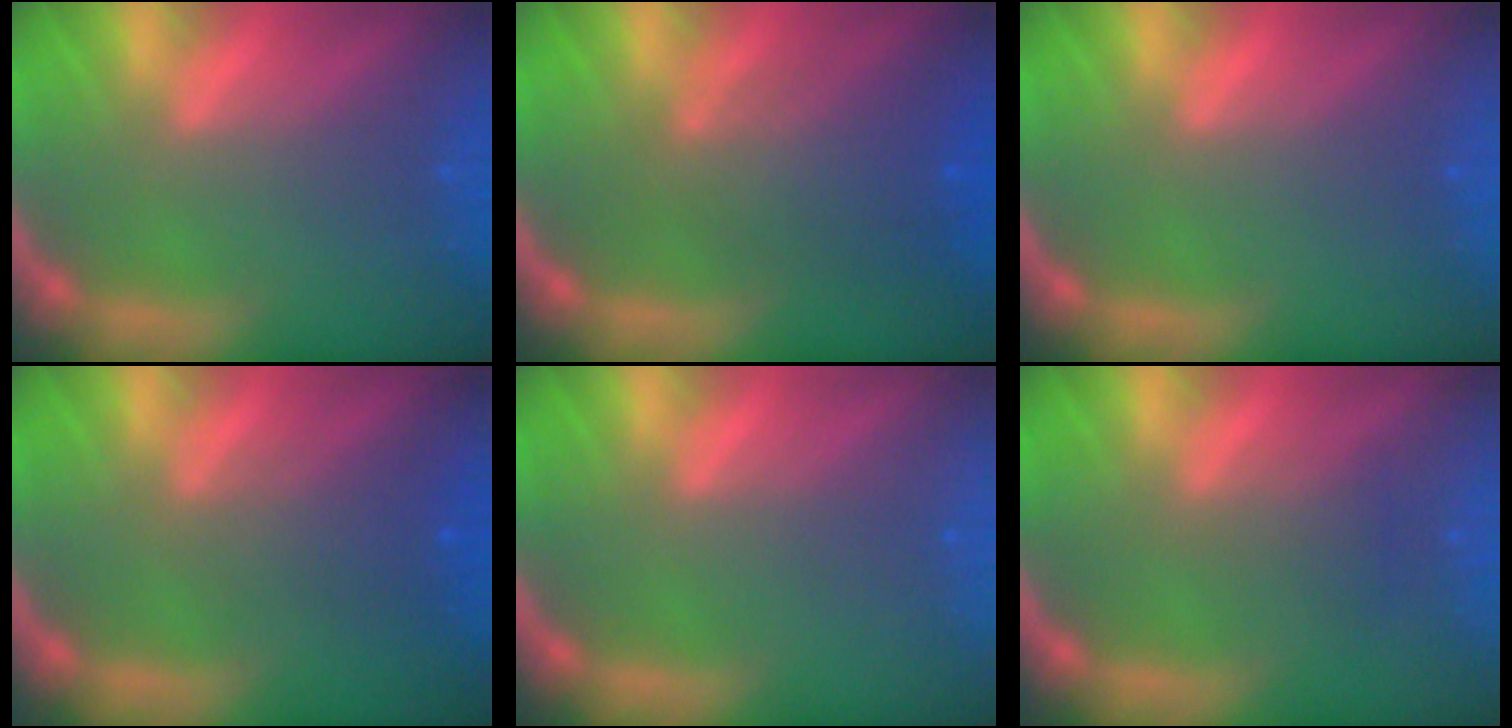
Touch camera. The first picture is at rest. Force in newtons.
{"total": 4.6}
{"total": 0.0}
{"total": 2.5}
{"total": 0.0}
{"total": 1.5}